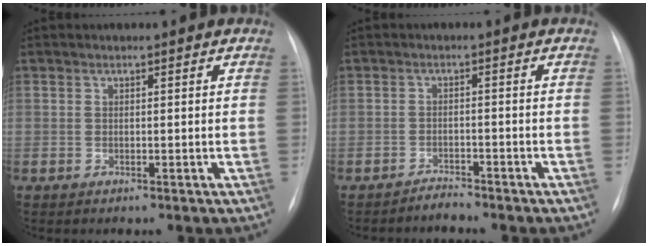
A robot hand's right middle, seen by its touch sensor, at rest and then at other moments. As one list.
[{"total": 1.9, "force": [-1.9, 0.1, -0.2], "torque": [0.005, -0.007, -0.029]}]